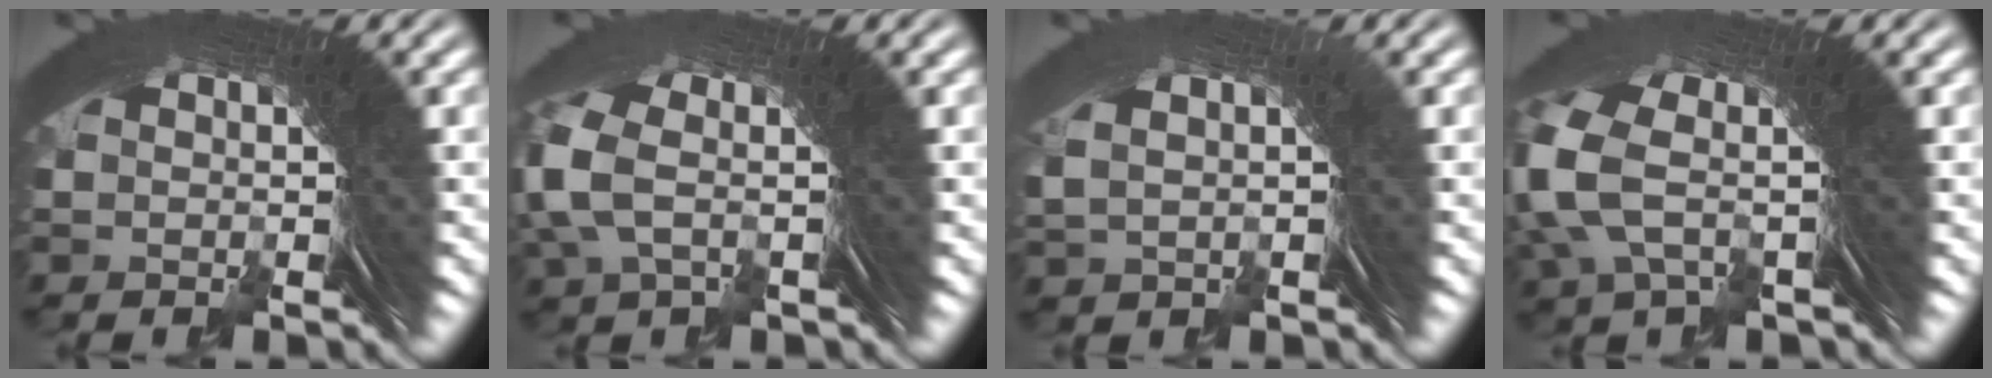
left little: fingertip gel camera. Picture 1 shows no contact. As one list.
[{"total": 4.2, "force": [0.4, 2.5, 3.3], "torque": [-0.093, -0.011, 0.007]}, {"total": 1.8, "force": [0.6, 1.0, 1.4], "torque": [-0.028, -0.002, 0.016]}, {"total": 7.2, "force": [1.6, 4.3, 5.5], "torque": [-0.134, -0.009, 0.023]}]